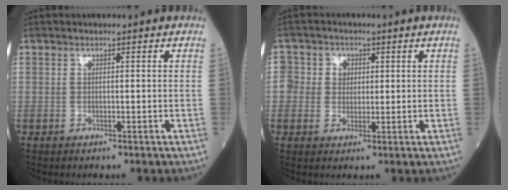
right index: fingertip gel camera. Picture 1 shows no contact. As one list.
[{"total": 4.5, "force": [0.6, 4.3, 1.3], "torque": [-0.010, 0.014, 0.010]}]